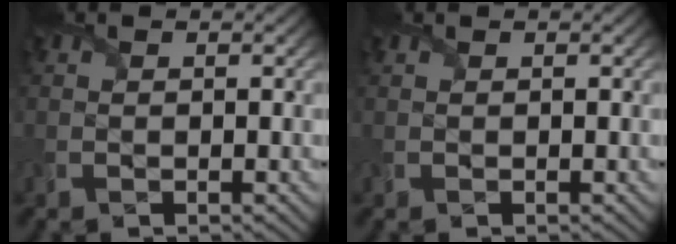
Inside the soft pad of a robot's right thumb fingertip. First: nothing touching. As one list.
[{"total": 0.0}]